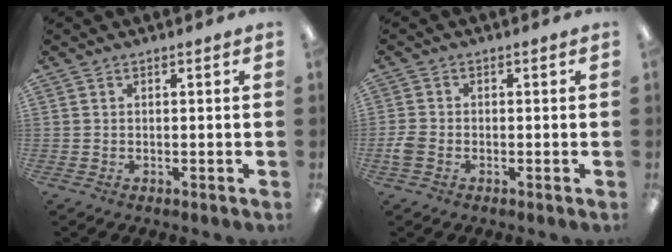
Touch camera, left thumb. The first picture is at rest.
{"total": 2.9, "force": [-0.9, 2.1, 1.8], "torque": [-0.037, 0.005, -0.017]}